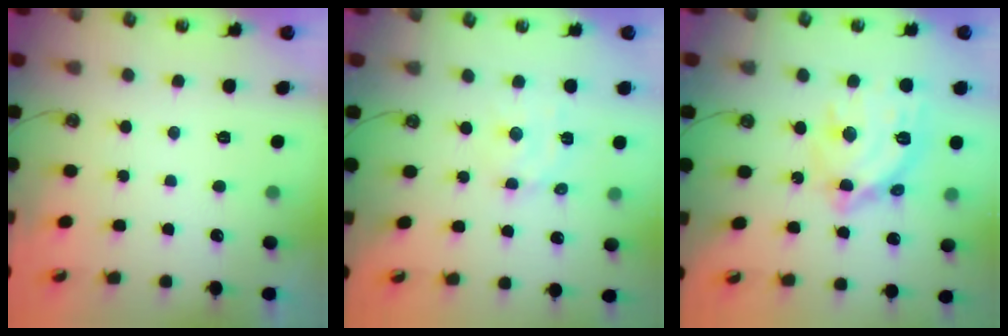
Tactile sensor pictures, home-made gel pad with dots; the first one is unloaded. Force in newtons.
{"total": 6.1, "press": 6.1, "slide": 0.3}
{"total": 16.0, "press": 16.0, "slide": 1.4}